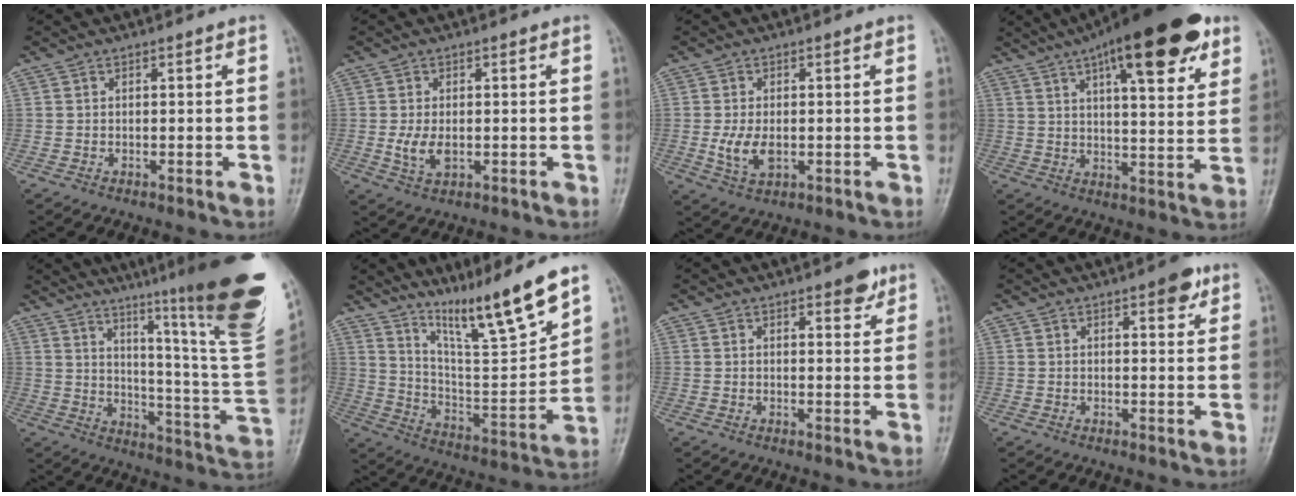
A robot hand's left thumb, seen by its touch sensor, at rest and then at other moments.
{"total": 4.1, "force": [-0.3, 2.4, 3.3], "torque": [-0.067, -0.009, -0.003]}
{"total": 5.2, "force": [-0.6, 3.0, 4.2], "torque": [-0.084, -0.011, -0.007]}
{"total": 21.3, "force": [11.5, 6.7, 16.6], "torque": [-0.224, -0.021, 0.167]}
{"total": 30.0, "force": [18.5, 2.9, 23.5], "torque": [-0.277, -0.101, 0.259]}
{"total": 16.5, "force": [12.4, 0.9, 10.8], "torque": [-0.159, -0.081, 0.224]}
{"total": 4.2, "force": [2.7, 1.8, 2.7], "torque": [-0.019, -0.012, 0.031]}
{"total": 4.2, "force": [2.4, 1.5, 3.0], "torque": [-0.030, -0.010, 0.028]}